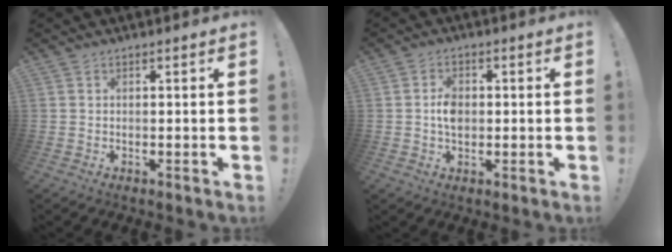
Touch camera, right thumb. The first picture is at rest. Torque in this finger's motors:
{"motor_torque": [0.86, 1.00, 0.70, -0.26, -0.02]}